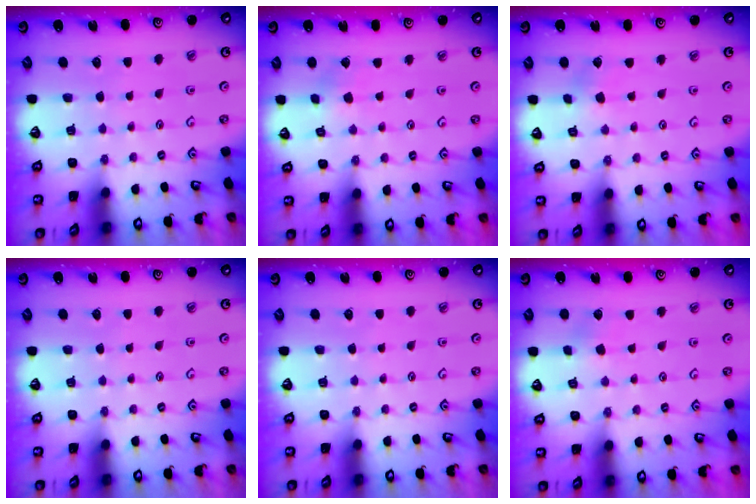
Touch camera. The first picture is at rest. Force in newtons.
{"total": 2.9, "press": 2.9, "slide": 0.2}
{"total": 1.8, "press": 1.8, "slide": 0.4}
{"total": 0.0}
{"total": 0.0}
{"total": 2.6, "press": 2.6, "slide": 0.4}